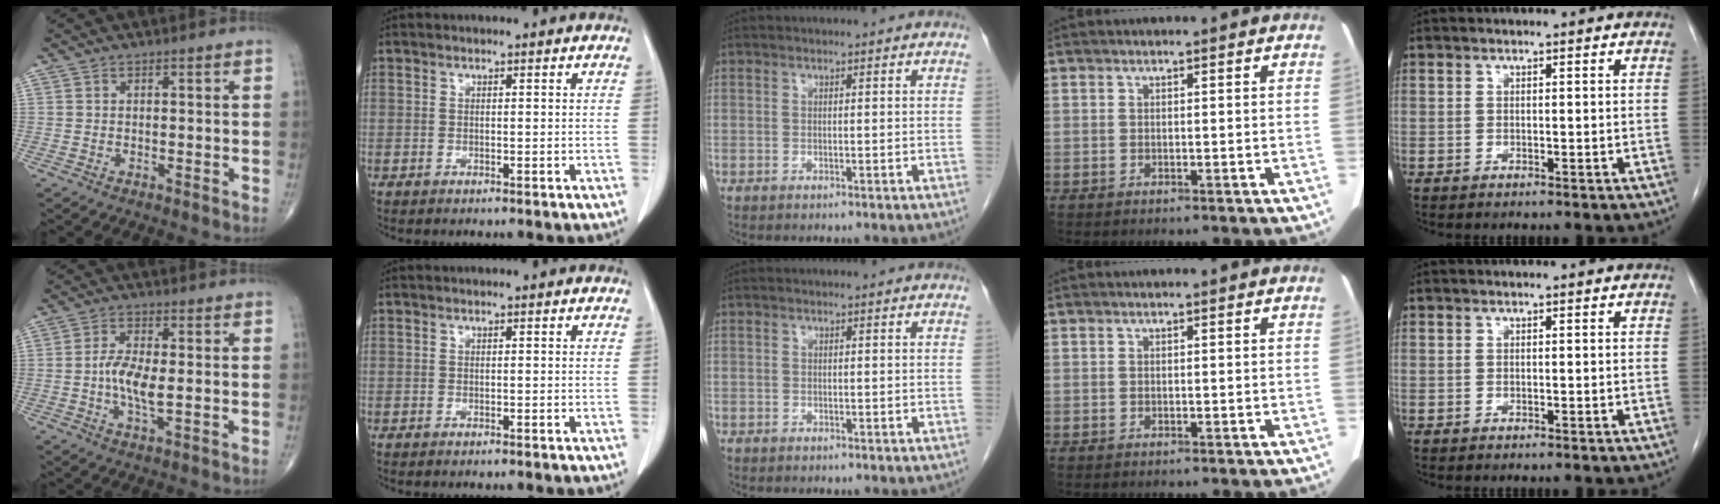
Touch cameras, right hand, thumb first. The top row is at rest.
{"thumb": {"total": 6.6, "force": [-0.6, 2.2, 6.2], "torque": [-0.130, -0.004, -0.016]}, "middle": {"total": 0.8, "force": [-0.6, 0.5, 0.1], "torque": [-0.005, 0.003, -0.010]}}